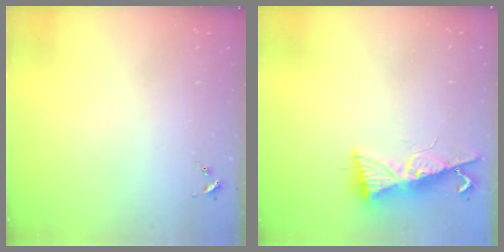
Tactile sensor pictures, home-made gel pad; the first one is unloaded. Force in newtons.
{"total": 9.0, "press": 9.0, "slide": 1.1}